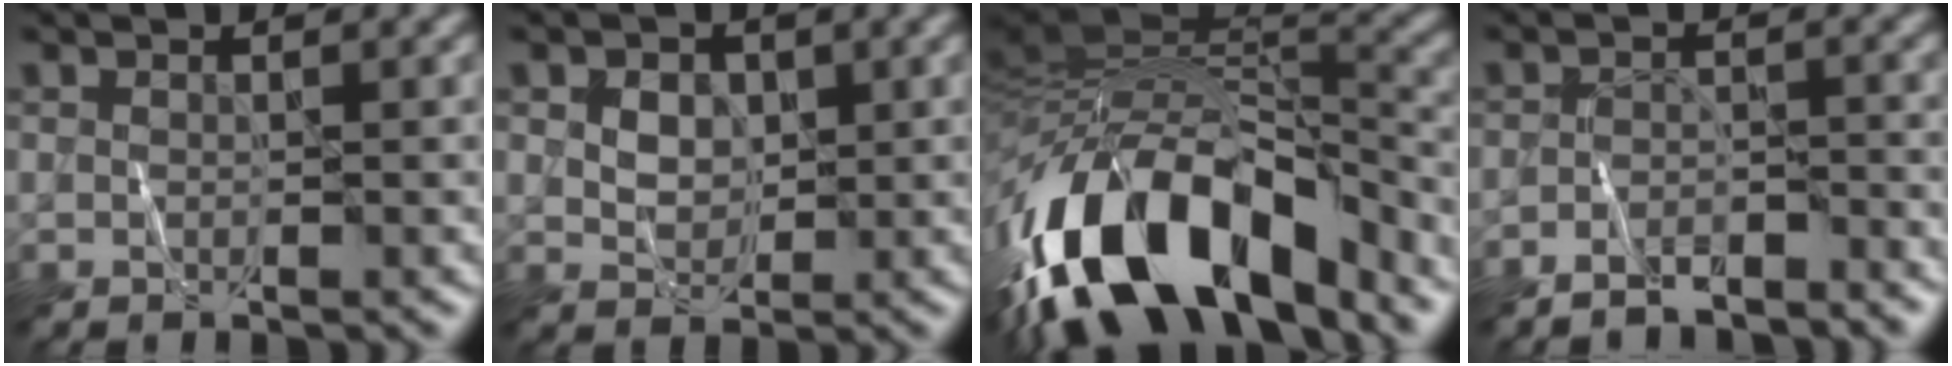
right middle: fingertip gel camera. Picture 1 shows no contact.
{"total": 3.0, "force": [0.9, 2.2, 1.8], "torque": [-0.039, 0.006, 0.015]}
{"total": 15.7, "force": [-8.0, 7.1, 11.5], "torque": [-0.206, 0.016, -0.137]}
{"total": 3.1, "force": [-2.9, 0.5, 0.9], "torque": [-0.015, 0.005, -0.050]}